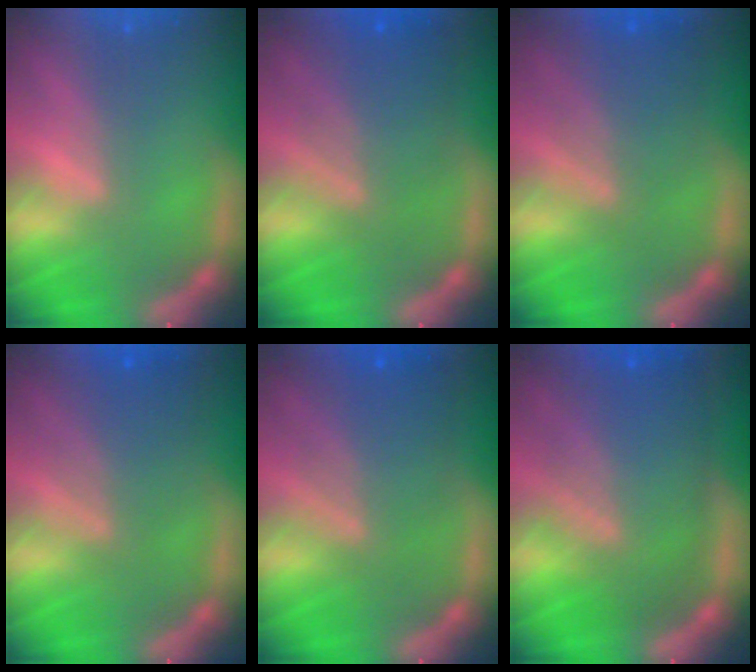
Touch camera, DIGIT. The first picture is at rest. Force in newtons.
{"total": 6.6}
{"total": 5.5}
{"total": 5.1}
{"total": 6.6}
{"total": 9.5}